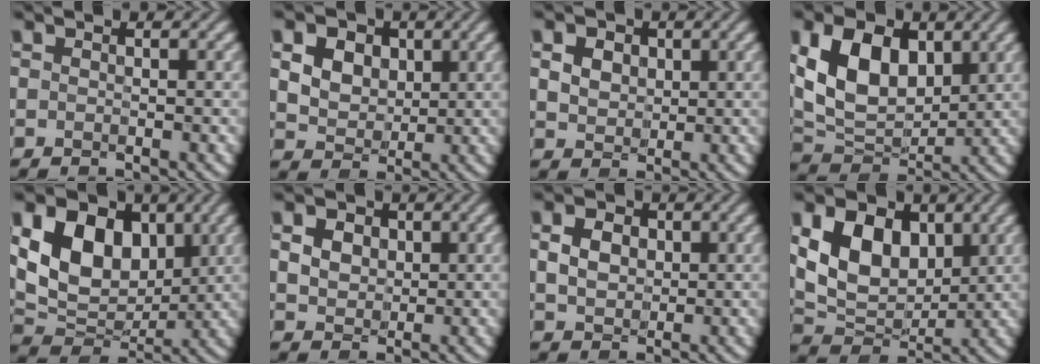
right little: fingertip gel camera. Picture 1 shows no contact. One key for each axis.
{"total": 7.6, "fx": 2.7, "fy": 6.0, "fz": 3.9, "tx": -0.100, "ty": 0.019, "tz": 0.040}
{"total": 4.4, "fx": 1.4, "fy": 3.4, "fz": 2.4, "tx": -0.075, "ty": 0.011, "tz": 0.027}
{"total": 8.6, "fx": 1.7, "fy": 5.7, "fz": 6.3, "tx": -0.138, "ty": -0.008, "tz": 0.032}
{"total": 9.4, "fx": 2.0, "fy": 6.6, "fz": 6.4, "tx": -0.125, "ty": -0.007, "tz": 0.035}
{"total": 5.1, "fx": 1.7, "fy": 3.9, "fz": 2.8, "tx": -0.081, "ty": 0.015, "tz": 0.027}
{"total": 2.7, "fx": 0.0, "fy": 2.2, "fz": 1.6, "tx": -0.044, "ty": -0.003, "tz": 0.008}
{"total": 7.3, "fx": 1.4, "fy": 5.1, "fz": 5.0, "tx": -0.104, "ty": -0.012, "tz": 0.027}